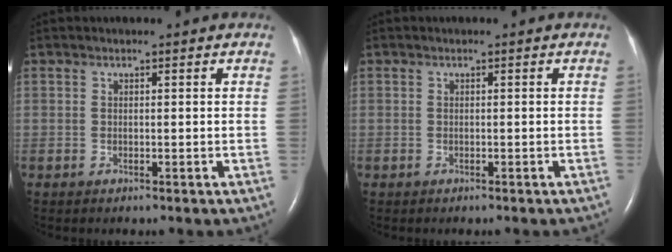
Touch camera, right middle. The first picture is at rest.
{"total": 1.4, "force": [-1.2, 0.2, 0.7], "torque": [-0.013, -0.004, -0.011]}